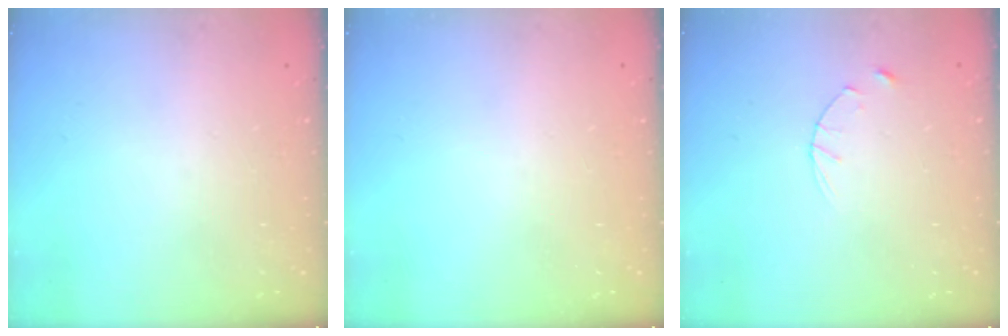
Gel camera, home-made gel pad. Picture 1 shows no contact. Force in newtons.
{"total": 0.0}
{"total": 2.8, "press": 2.8, "slide": 0.4}